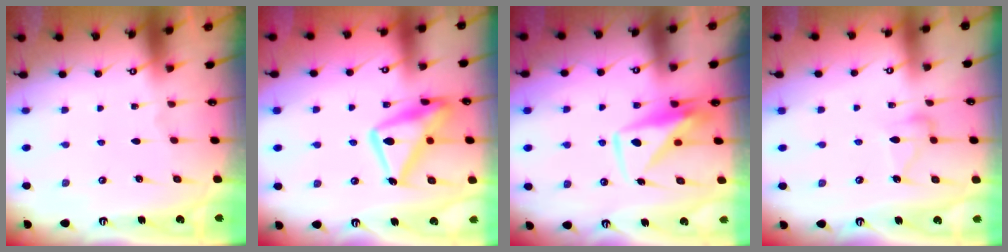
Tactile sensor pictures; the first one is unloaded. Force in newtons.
{"total": 18.5, "press": 18.5, "slide": 1.5}
{"total": 9.2, "press": 9.2, "slide": 0.9}
{"total": 7.0, "press": 7.0, "slide": 0.5}